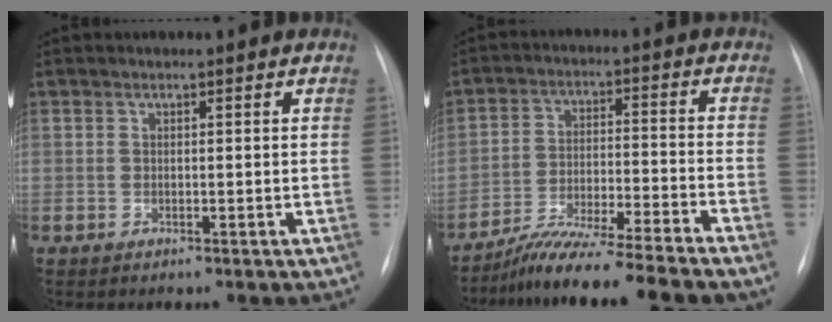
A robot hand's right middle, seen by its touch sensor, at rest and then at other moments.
{"total": 13.2, "force": [-11.3, -1.1, 6.7], "torque": [-0.099, -0.013, -0.187]}